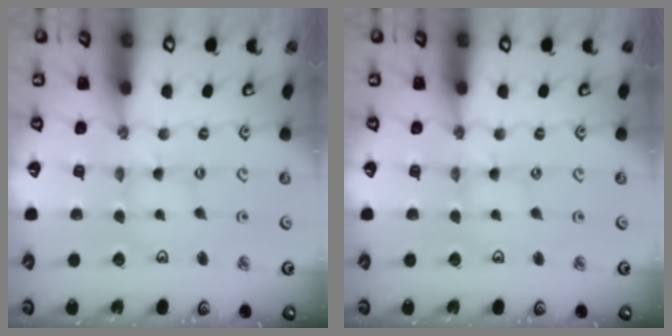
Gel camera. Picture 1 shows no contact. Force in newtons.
{"total": 0.0}